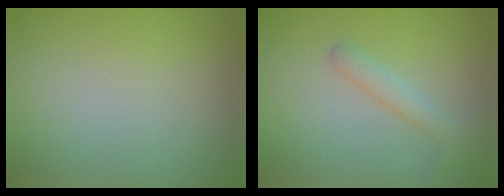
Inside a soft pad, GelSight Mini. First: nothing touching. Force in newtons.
{"total": 1.9, "press": 1.9, "slide": 0.0}